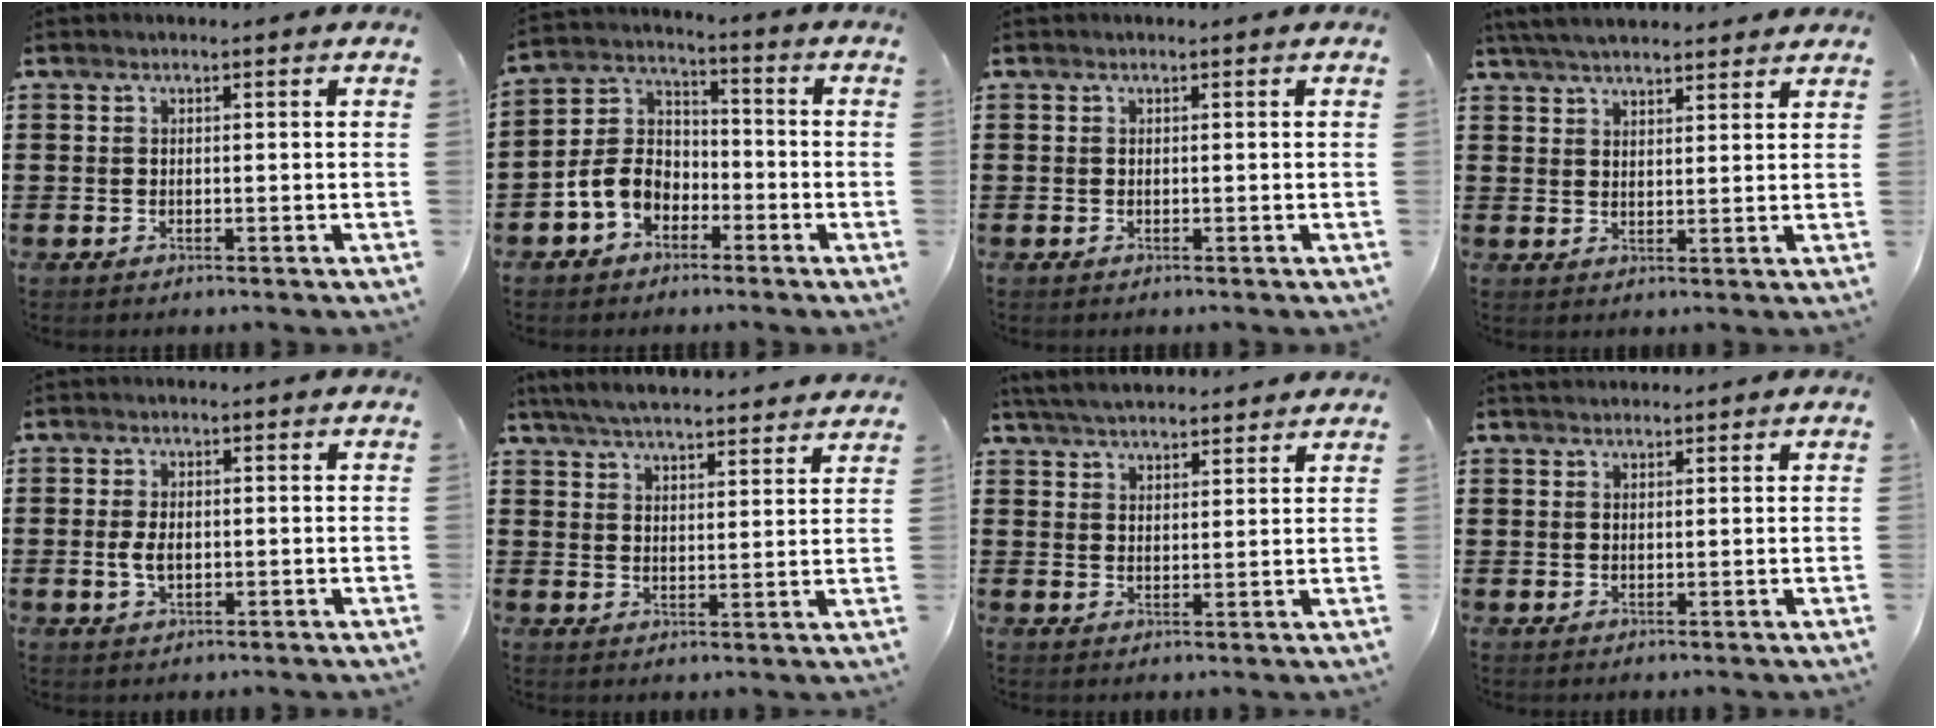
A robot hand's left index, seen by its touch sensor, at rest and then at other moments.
{"total": 6.8, "force": [-3.6, 5.1, 2.8], "torque": [-0.090, 0.010, -0.079]}
{"total": 0.0}
{"total": 4.4, "force": [4.2, 0.5, 1.2], "torque": [-0.036, -0.005, 0.079]}
{"total": 3.2, "force": [-0.2, 1.8, 2.7], "torque": [-0.067, -0.001, -0.009]}
{"total": 5.4, "force": [5.3, 0.1, 1.3], "torque": [-0.045, -0.023, 0.095]}
{"total": 4.3, "force": [4.3, 0.3, 0.8], "torque": [-0.029, -0.011, 0.079]}
{"total": 1.6, "force": [1.5, 0.6, 0.0], "torque": [-0.003, 0.004, 0.031]}